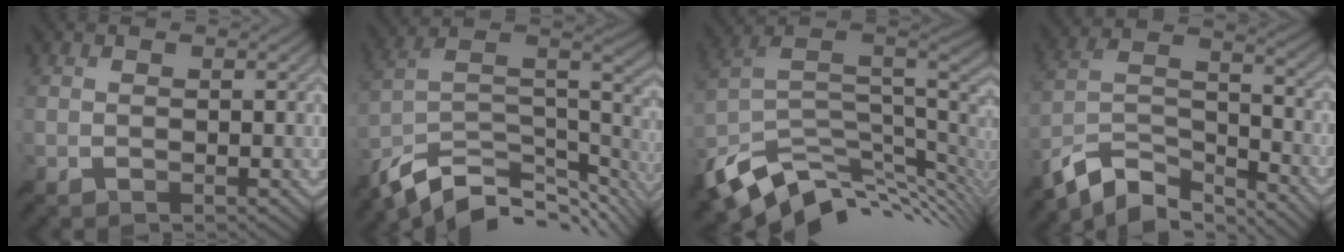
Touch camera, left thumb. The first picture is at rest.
{"total": 12.8, "force": [-8.6, 5.4, 7.8], "torque": [-0.185, -0.008, -0.145]}
{"total": 12.4, "force": [-5.4, 6.4, 9.1], "torque": [-0.210, -0.022, -0.090]}
{"total": 10.4, "force": [-8.4, 3.5, 5.0], "torque": [-0.105, 0.000, -0.171]}